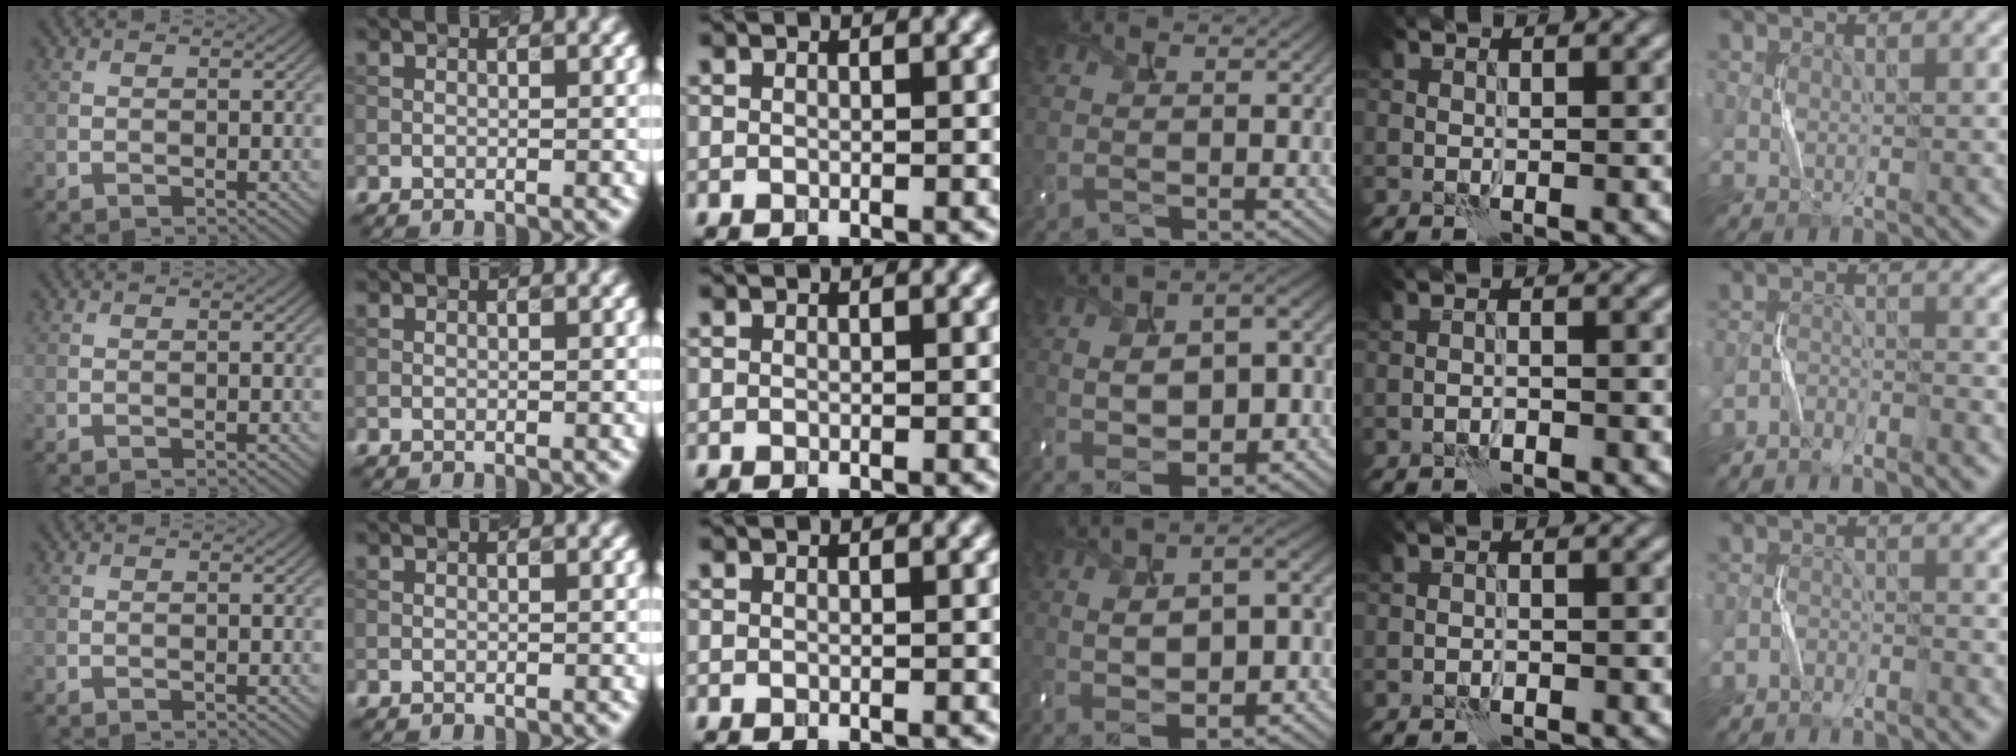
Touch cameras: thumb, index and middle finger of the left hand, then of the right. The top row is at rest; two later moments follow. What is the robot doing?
{"motion": "squeeze", "object": "bubble wrap"}